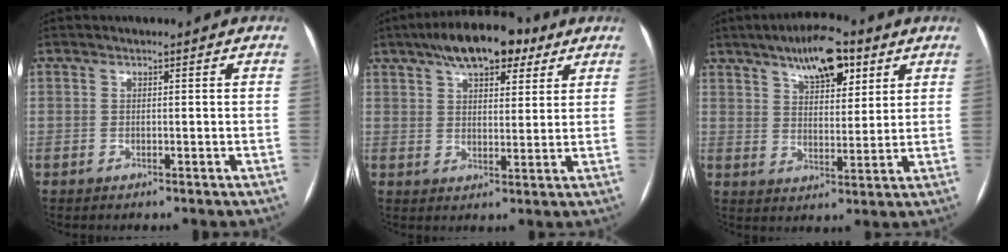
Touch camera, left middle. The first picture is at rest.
{"total": 12.2, "force": [7.8, 4.9, 8.0], "torque": [-0.129, 0.032, 0.125]}
{"total": 10.3, "force": [6.2, 4.0, 7.2], "torque": [-0.113, 0.013, 0.102]}